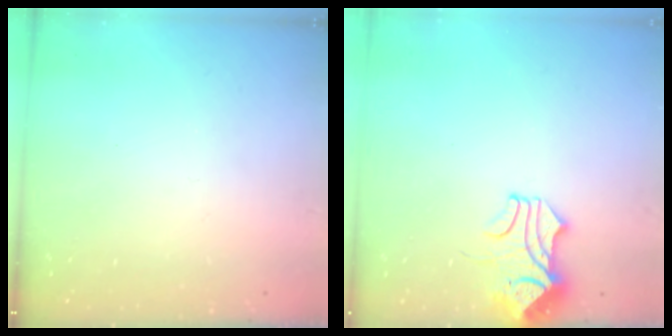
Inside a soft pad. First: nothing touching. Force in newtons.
{"total": 1.8, "press": 1.6, "slide": 0.7}